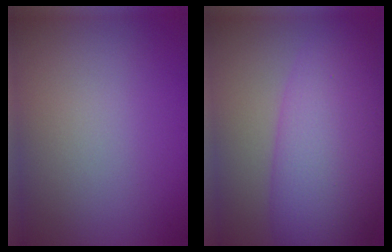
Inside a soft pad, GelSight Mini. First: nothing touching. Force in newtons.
{"total": 10.3, "press": 10.3, "slide": 0.1}